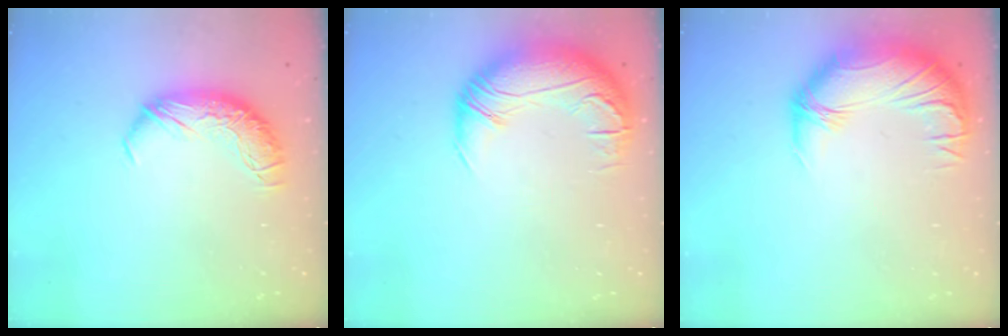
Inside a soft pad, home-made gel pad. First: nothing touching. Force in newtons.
{"total": 3.2, "press": 0.6, "slide": 3.2}
{"total": 3.0, "press": 0.7, "slide": 2.9}